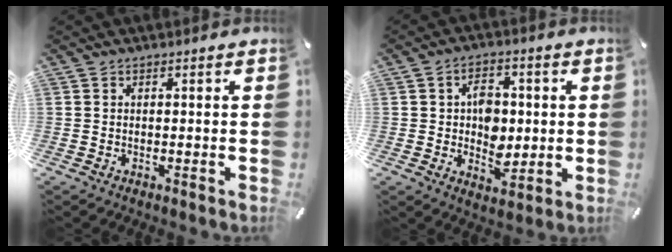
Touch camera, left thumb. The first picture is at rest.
{"total": 8.2, "force": [0.3, 6.2, 5.3], "torque": [-0.064, 0.003, 0.004]}